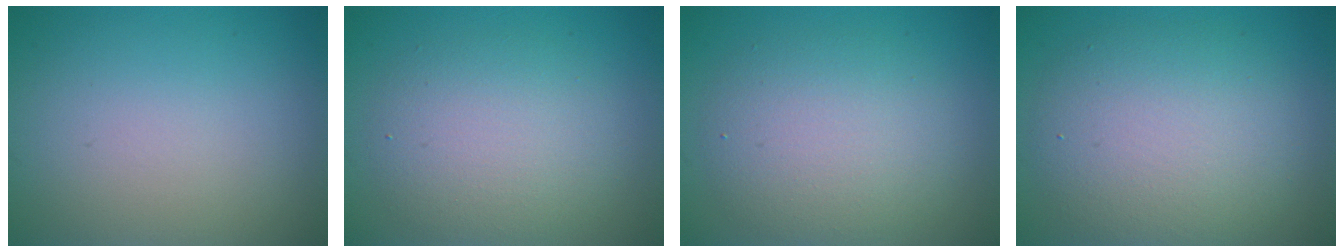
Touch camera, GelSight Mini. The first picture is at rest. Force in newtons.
{"total": 4.8, "press": 4.8, "slide": 0.2}
{"total": 5.1, "press": 5.1, "slide": 0.6}
{"total": 6.9, "press": 6.9, "slide": 0.3}